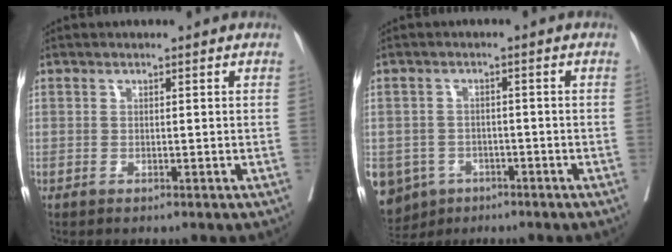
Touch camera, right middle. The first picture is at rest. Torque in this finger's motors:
{"motor_torque": [0.71, 0.00, 1.05, 0.21]}